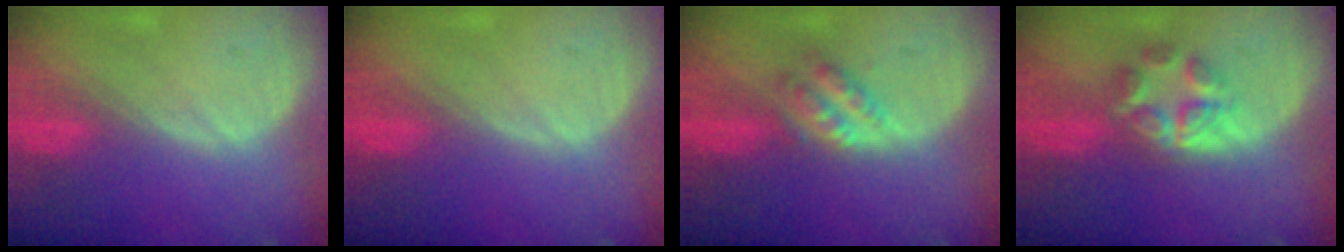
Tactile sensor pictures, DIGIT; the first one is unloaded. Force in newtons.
{"total": 0.0}
{"total": 4.7, "press": 4.1, "slide": 2.2}
{"total": 5.8, "press": 5.4, "slide": 2.2}